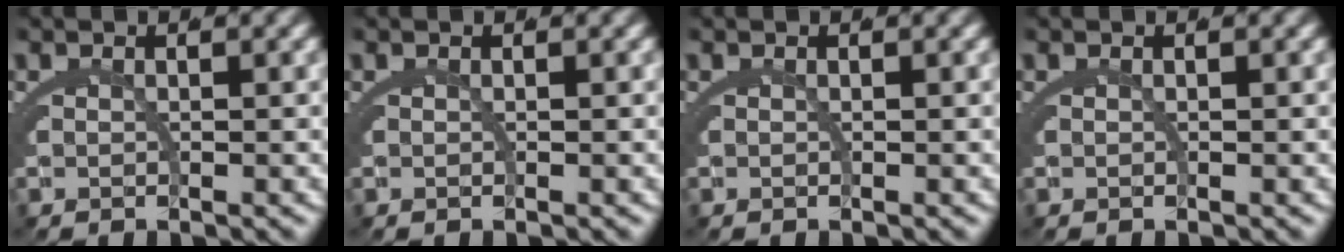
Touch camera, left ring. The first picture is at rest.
{"total": 0.0}
{"total": 0.0}
{"total": 0.0}